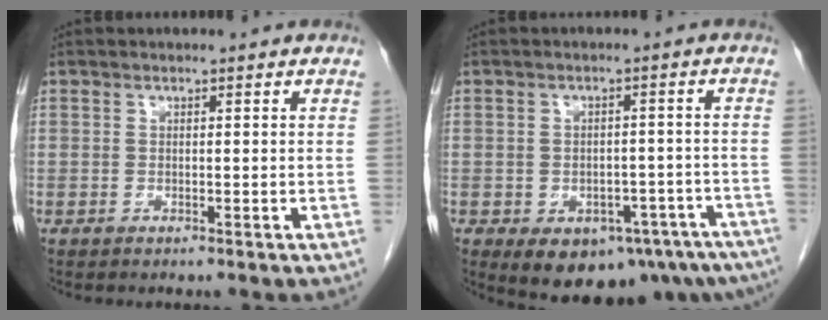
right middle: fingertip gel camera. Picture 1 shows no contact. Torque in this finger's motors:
{"motor_torque": [1.08, -1.06, 0.12, 0.05]}